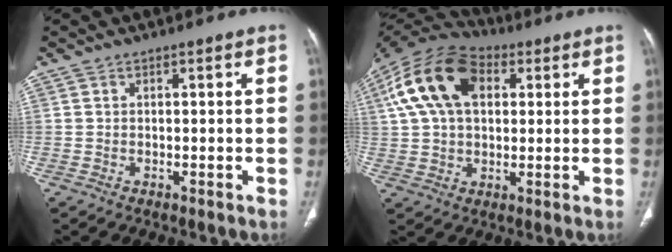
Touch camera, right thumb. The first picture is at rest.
{"total": 17.6, "force": [5.1, 11.0, 12.7], "torque": [-0.231, 0.021, 0.083]}